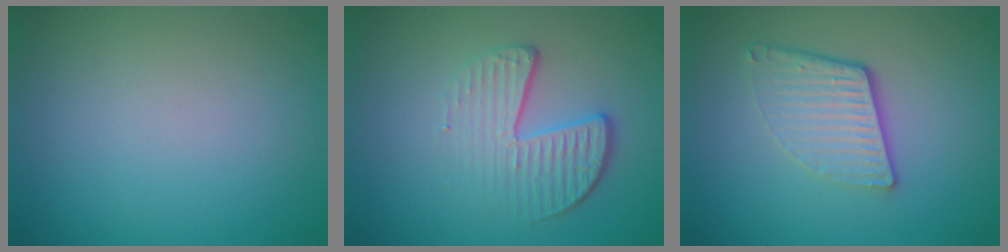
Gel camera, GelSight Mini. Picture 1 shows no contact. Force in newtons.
{"total": 4.3, "press": 2.9, "slide": 3.2}
{"total": 4.4, "press": 2.9, "slide": 3.3}